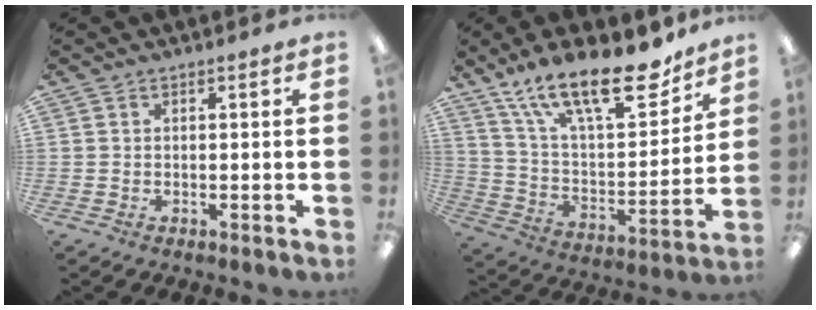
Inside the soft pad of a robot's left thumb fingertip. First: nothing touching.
{"total": 23.2, "force": [17.0, 8.0, 13.7], "torque": [-0.222, -0.106, 0.291]}